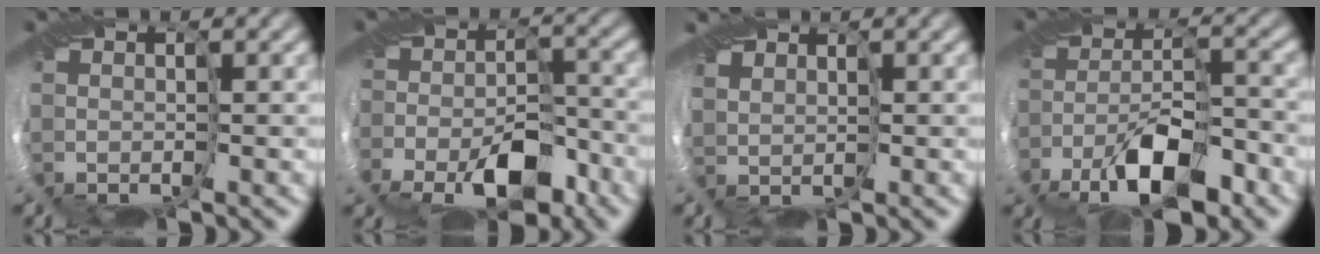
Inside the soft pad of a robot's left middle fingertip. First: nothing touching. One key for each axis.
{"total": 3.7, "fx": -2.6, "fy": 1.9, "fz": 1.8, "tx": -0.015, "ty": -0.011, "tz": -0.042}
{"total": 1.2, "fx": 0.3, "fy": 1.1, "fz": 0.5, "tx": -0.002, "ty": -0.005, "tz": -0.005}
{"total": 4.4, "fx": -3.1, "fy": 1.1, "fz": 3.0, "tx": -0.046, "ty": -0.005, "tz": -0.054}